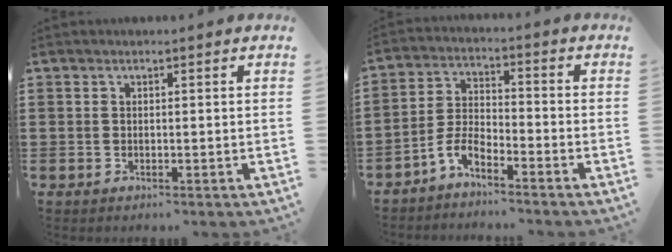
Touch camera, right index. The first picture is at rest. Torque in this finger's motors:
{"motor_torque": [0.50, 0.46, 0.25, 0.05]}